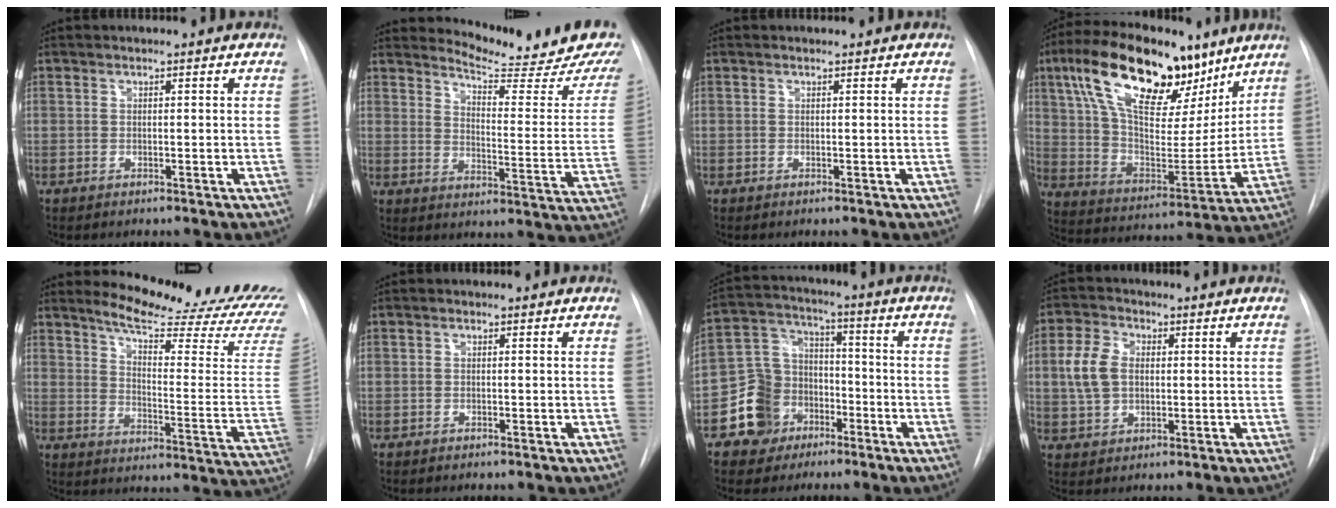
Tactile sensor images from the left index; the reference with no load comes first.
{"total": 16.4, "force": [15.6, 0.4, 5.1], "torque": [-0.072, -0.113, 0.183]}
{"total": 0.0}
{"total": 22.8, "force": [13.5, 9.1, 16.0], "torque": [-0.282, 0.027, 0.232]}
{"total": 22.3, "force": [20.5, 0.9, 8.7], "torque": [-0.125, -0.127, 0.249]}
{"total": 0.0}
{"total": 9.7, "force": [-4.8, 8.3, 1.7], "torque": [-0.032, 0.032, -0.077]}
{"total": 6.9, "force": [0.8, 4.9, 4.7], "torque": [-0.114, 0.018, 0.018]}